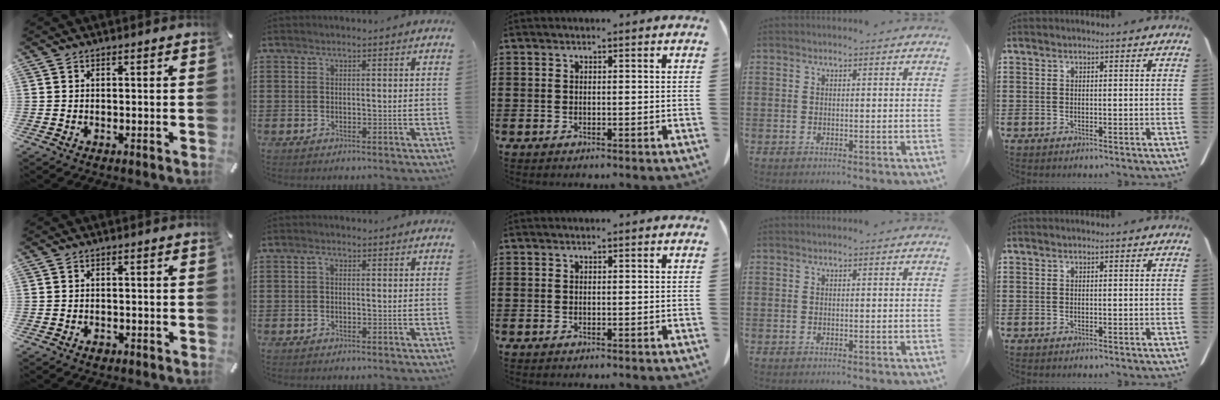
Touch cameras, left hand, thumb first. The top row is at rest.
{"thumb": {"total": 1.4, "force": [-0.9, 0.8, 0.6], "torque": [-0.012, 0.003, -0.018]}, "index": {"total": 0.8, "force": [-0.1, 0.5, 0.7], "torque": [-0.014, 0.004, -0.003]}}